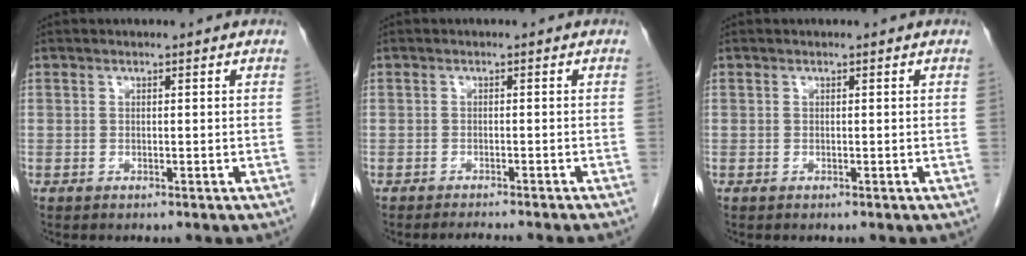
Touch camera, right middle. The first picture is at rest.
{"total": 3.8, "force": [-3.4, -0.5, 1.5], "torque": [-0.016, -0.005, -0.046]}
{"total": 0.0}